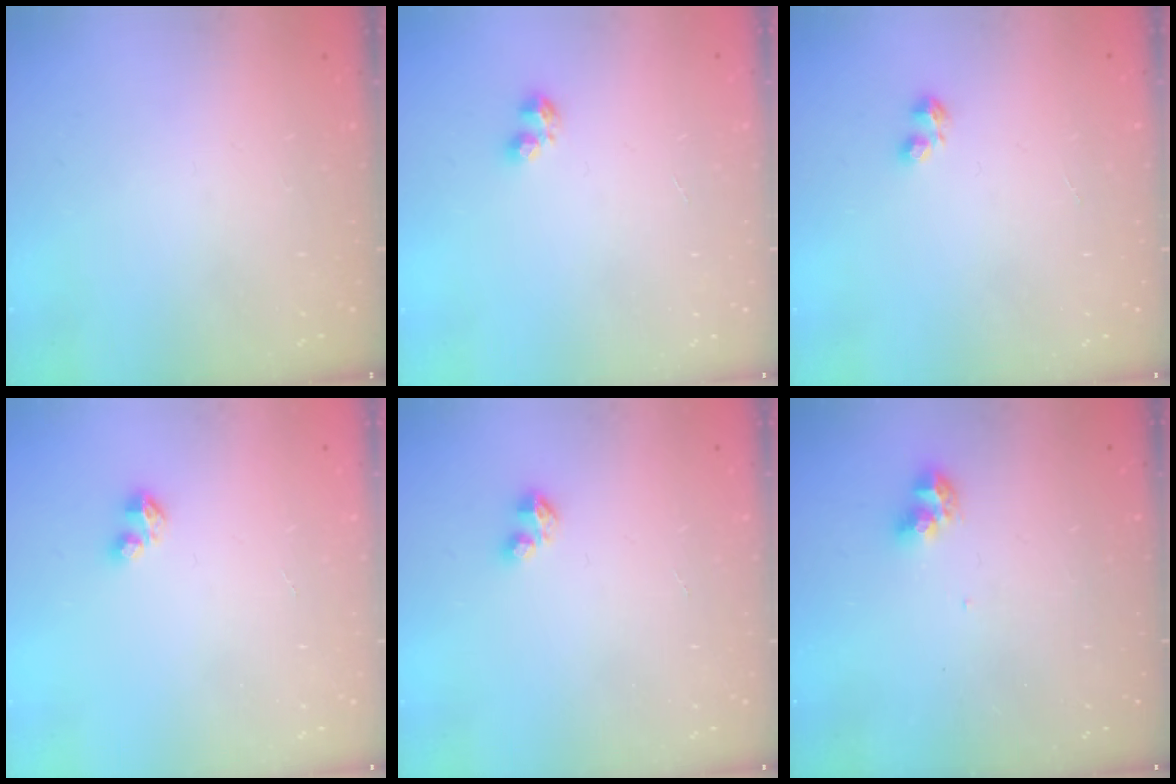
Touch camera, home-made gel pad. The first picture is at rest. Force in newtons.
{"total": 2.8, "press": 2.8, "slide": 0.5}
{"total": 2.2, "press": 2.2, "slide": 0.4}
{"total": 2.1, "press": 2.1, "slide": 0.2}
{"total": 2.1, "press": 2.1, "slide": 0.2}
{"total": 6.6, "press": 6.5, "slide": 0.4}